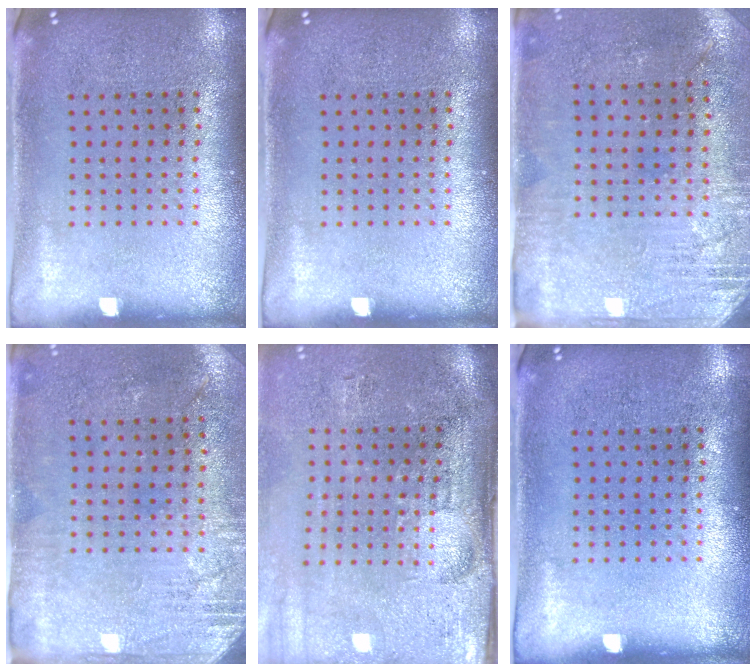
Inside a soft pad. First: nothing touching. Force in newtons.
{"total": 0.0}
{"total": 2.8, "press": 2.5, "slide": 1.4}
{"total": 2.8, "press": 2.4, "slide": 1.5}
{"total": 4.7, "press": 3.9, "slide": 2.6}
{"total": 0.0}